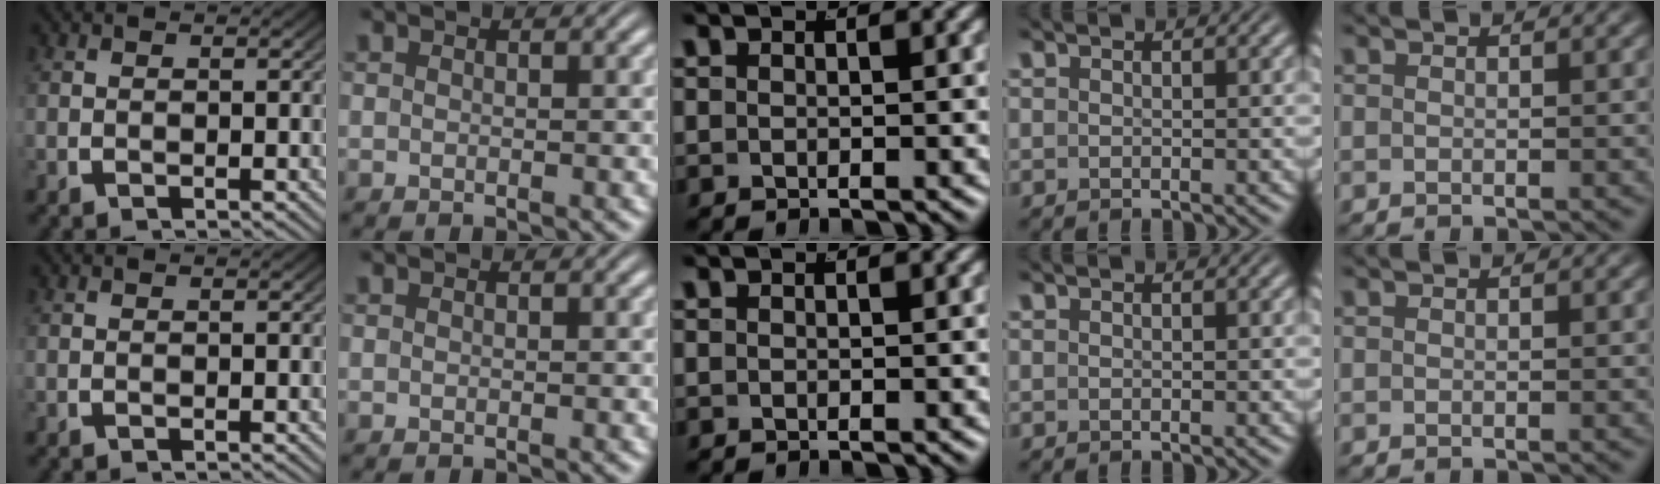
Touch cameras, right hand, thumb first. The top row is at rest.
{}